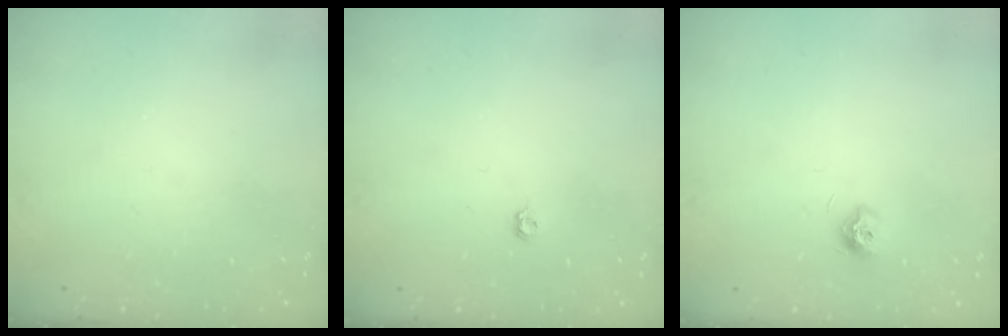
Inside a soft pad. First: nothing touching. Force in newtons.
{"total": 4.7, "press": 4.7, "slide": 0.8}
{"total": 7.8, "press": 7.8, "slide": 0.3}